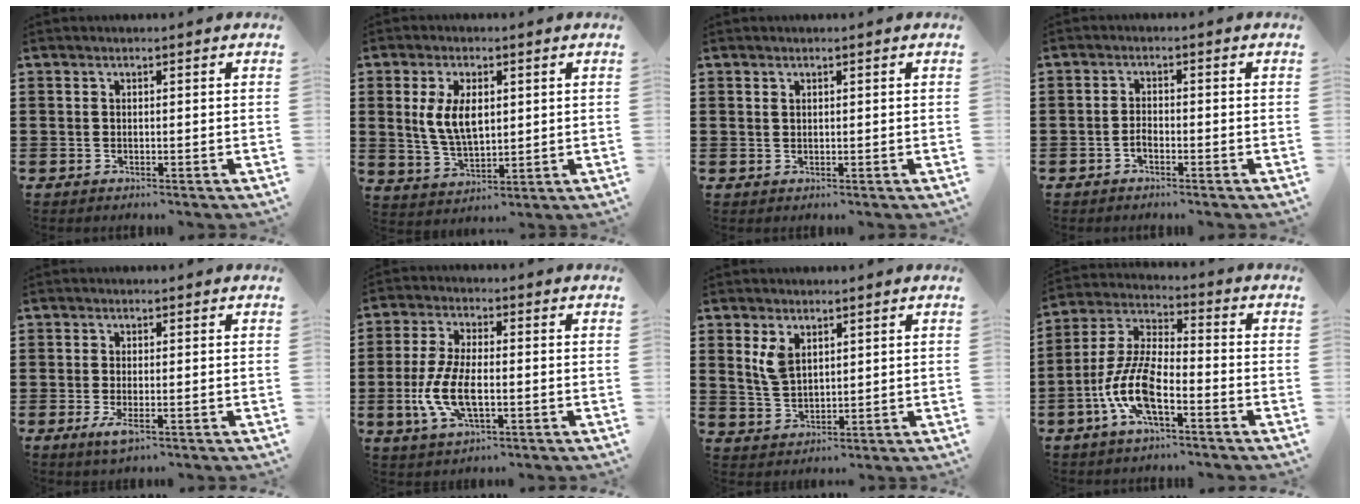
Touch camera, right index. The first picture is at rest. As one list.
[{"total": 7.2, "force": [1.3, 3.8, 6.0], "torque": [-0.131, 0.010, 0.021]}, {"total": 0.6, "force": [0.4, 0.4, 0.2], "torque": [-0.006, 0.002, 0.008]}, {"total": 1.6, "force": [-1.0, 0.5, 1.1], "torque": [-0.023, -0.002, -0.018]}, {"total": 2.3, "force": [-0.9, 0.3, 2.1], "torque": [-0.050, -0.013, -0.017]}, {"total": 8.0, "force": [-1.9, 3.4, 7.0], "torque": [-0.160, -0.008, -0.039]}, {"total": 4.1, "force": [2.1, 2.5, 2.5], "torque": [-0.059, 0.007, 0.039]}, {"total": 9.7, "force": [-4.2, 3.4, 8.1], "torque": [-0.198, -0.008, -0.086]}]